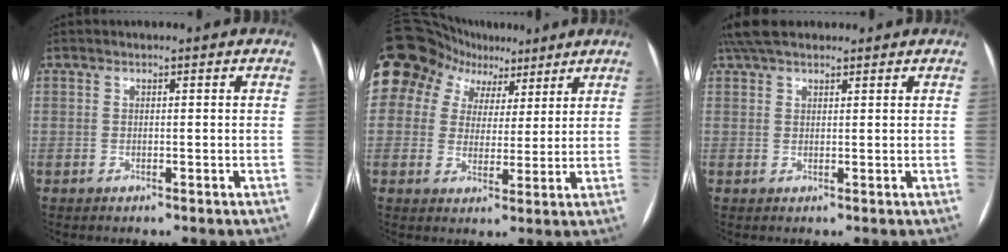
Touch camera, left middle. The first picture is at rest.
{"total": 12.0, "force": [7.3, 8.9, 3.6], "torque": [-0.076, 0.051, 0.120]}
{"total": 6.9, "force": [5.6, 2.4, 3.2], "torque": [-0.059, 0.038, 0.105]}